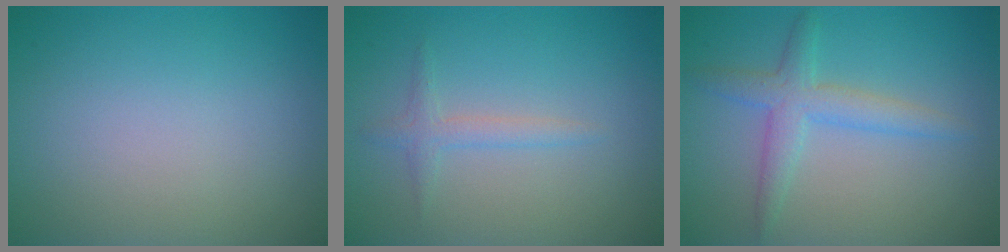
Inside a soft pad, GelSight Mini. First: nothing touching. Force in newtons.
{"total": 1.5, "press": 1.5, "slide": 0.1}
{"total": 3.1, "press": 3.1, "slide": 0.1}